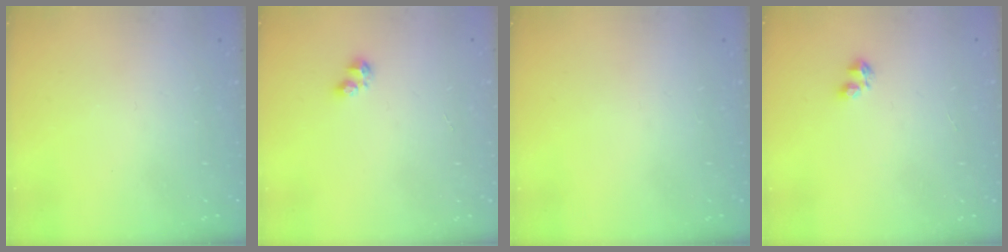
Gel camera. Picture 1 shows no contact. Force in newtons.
{"total": 3.2, "press": 3.2, "slide": 0.4}
{"total": 0.0}
{"total": 2.4, "press": 2.3, "slide": 0.6}